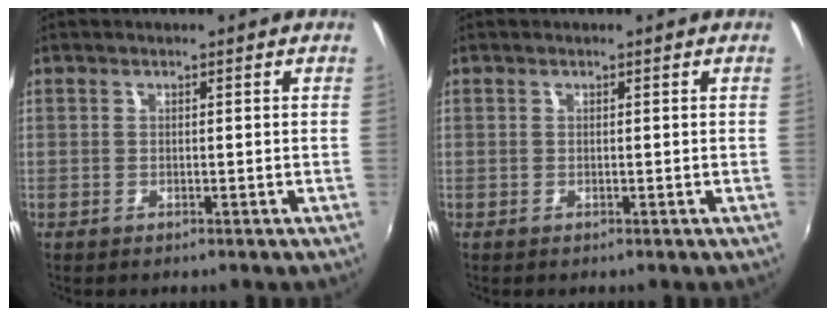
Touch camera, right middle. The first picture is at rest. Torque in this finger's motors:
{"motor_torque": [0.00, 0.00, 0.00, 0.00]}